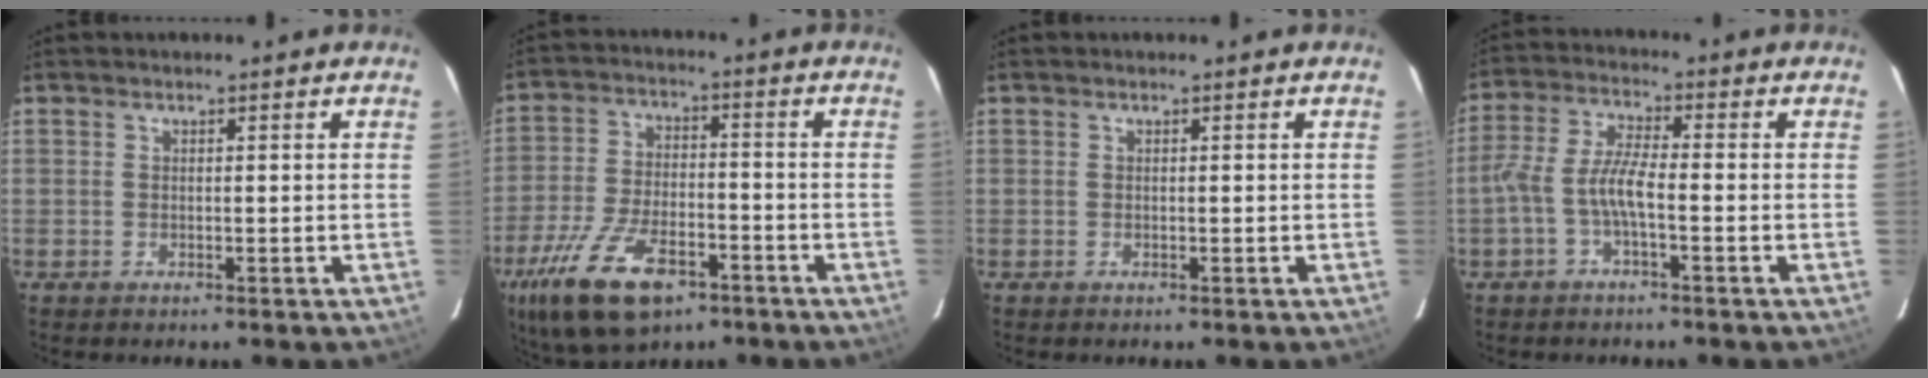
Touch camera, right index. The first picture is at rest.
{"total": 17.6, "force": [-10.2, 8.5, 11.4], "torque": [-0.253, -0.027, -0.180]}
{"total": 0.0}
{"total": 5.9, "force": [-2.1, 1.1, 5.4], "torque": [-0.123, 0.012, -0.041]}